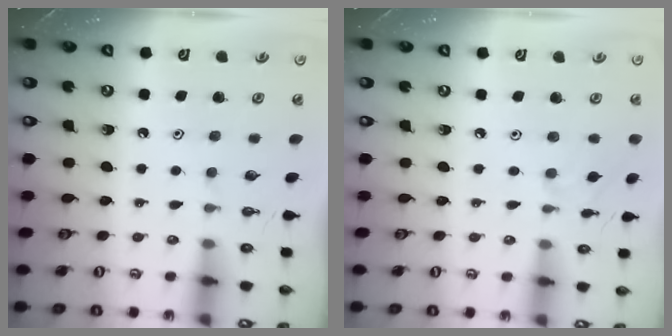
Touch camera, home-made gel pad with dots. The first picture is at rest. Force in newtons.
{"total": 2.9, "press": 2.8, "slide": 0.6}